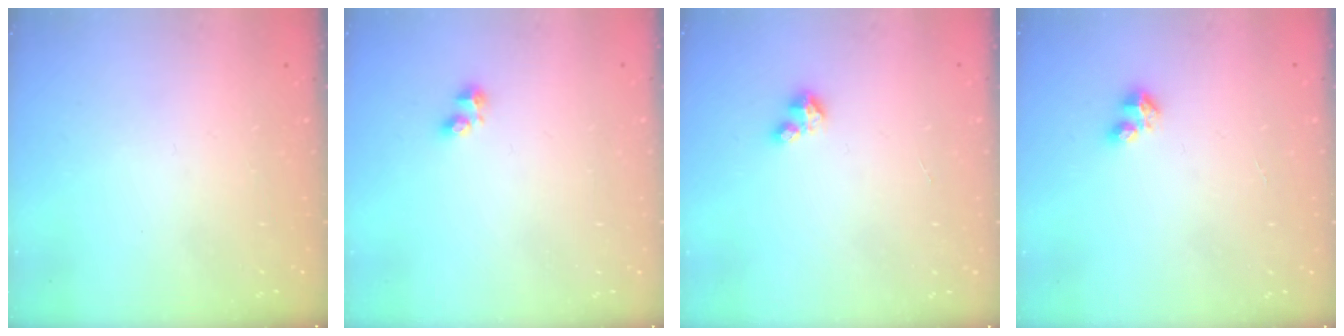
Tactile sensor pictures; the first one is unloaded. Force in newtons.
{"total": 2.2, "press": 2.2, "slide": 0.5}
{"total": 2.7, "press": 2.7, "slide": 0.3}
{"total": 3.2, "press": 3.2, "slide": 0.3}